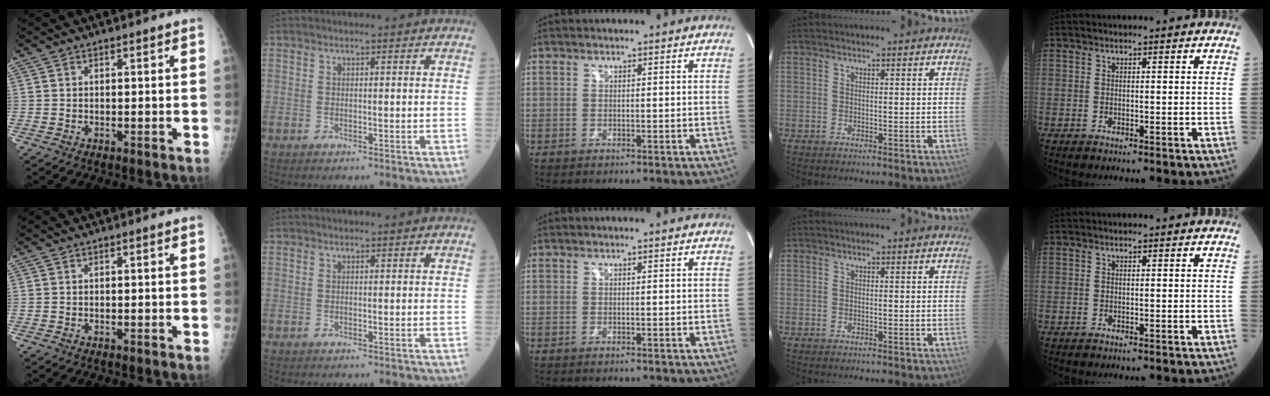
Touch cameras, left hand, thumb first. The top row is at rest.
{}